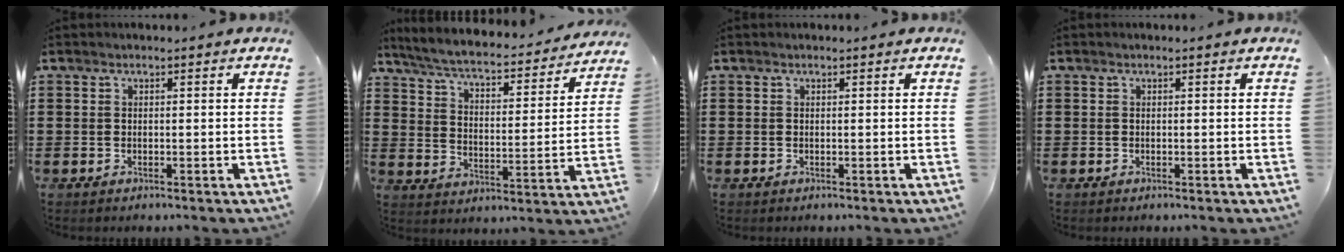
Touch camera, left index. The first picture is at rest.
{"total": 4.8, "force": [4.5, 0.1, 1.7], "torque": [-0.057, -0.036, 0.069]}
{"total": 0.0}
{"total": 0.0}